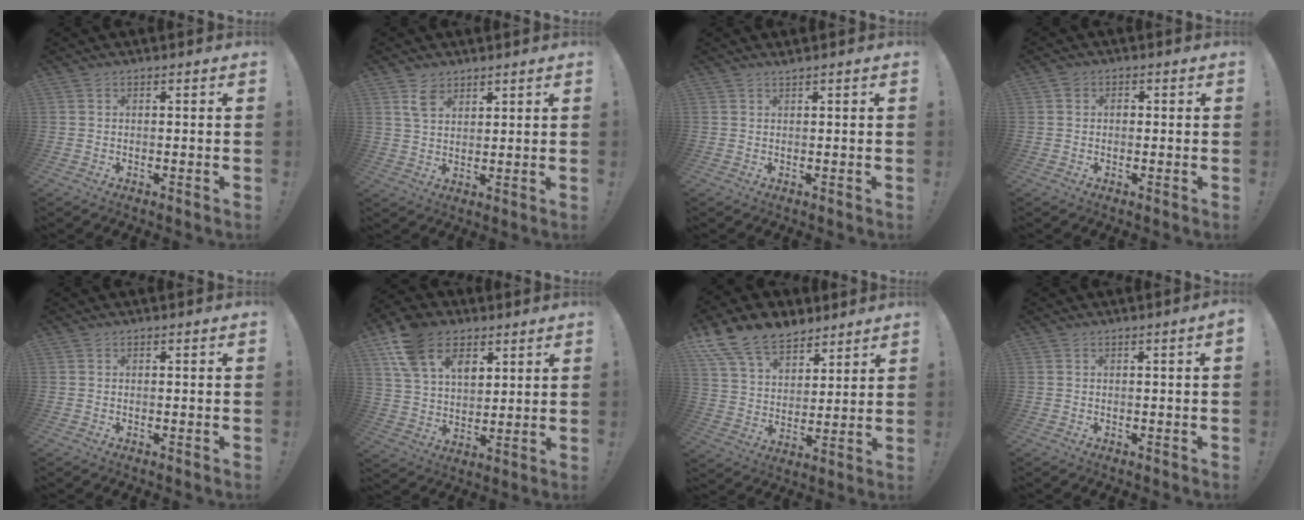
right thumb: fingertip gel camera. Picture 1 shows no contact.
{"total": 5.8, "force": [4.0, 3.4, 2.4], "torque": [-0.036, -0.016, 0.075]}
{"total": 0.7, "force": [0.6, -0.3, 0.1], "torque": [-0.006, 0.001, 0.013]}
{"total": 1.7, "force": [-0.2, 1.5, 0.7], "torque": [-0.021, 0.009, -0.003]}
{"total": 0.0}
{"total": 17.2, "force": [9.1, 11.3, 9.1], "torque": [-0.160, -0.037, 0.173]}
{"total": 15.4, "force": [11.2, 8.9, 5.8], "torque": [-0.111, -0.073, 0.213]}
{"total": 1.3, "force": [0.0, -0.2, 1.2], "torque": [-0.014, -0.004, -0.003]}